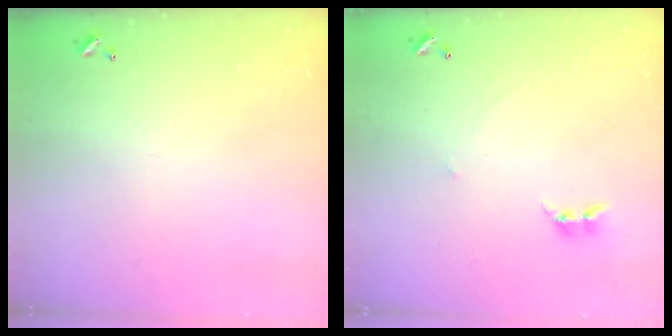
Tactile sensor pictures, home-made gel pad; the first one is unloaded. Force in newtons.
{"total": 2.6, "press": 2.6, "slide": 0.3}